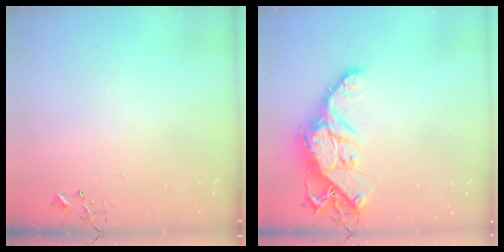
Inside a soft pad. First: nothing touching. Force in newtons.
{"total": 16.1, "press": 16.1, "slide": 1.6}